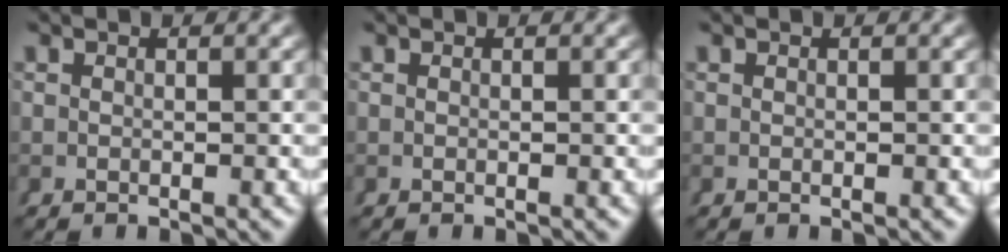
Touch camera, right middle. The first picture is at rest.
{"total": 0.0}
{"total": 0.0}